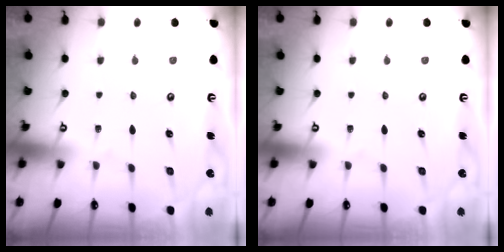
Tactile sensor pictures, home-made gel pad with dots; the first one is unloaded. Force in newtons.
{"total": 0.0}